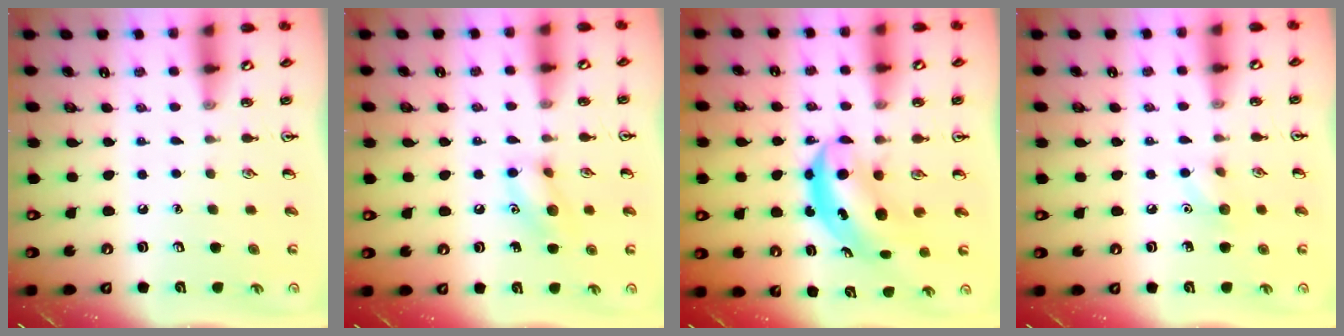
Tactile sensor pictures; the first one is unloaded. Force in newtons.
{"total": 9.2, "press": 9.2, "slide": 1.1}
{"total": 5.7, "press": 5.5, "slide": 1.6}
{"total": 5.9, "press": 5.6, "slide": 1.6}